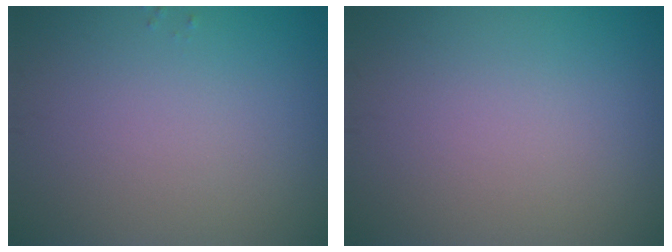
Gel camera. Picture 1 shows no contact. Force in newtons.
{"total": 0.0}